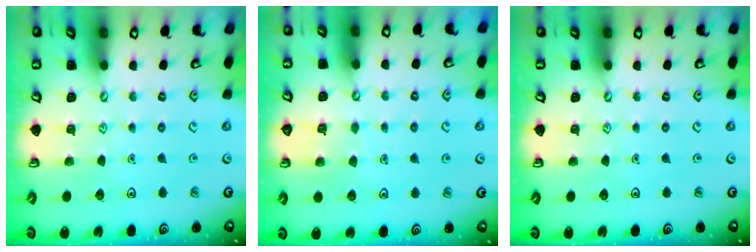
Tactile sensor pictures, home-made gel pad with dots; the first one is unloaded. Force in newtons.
{"total": 3.9, "press": 3.9, "slide": 0.3}
{"total": 0.0}